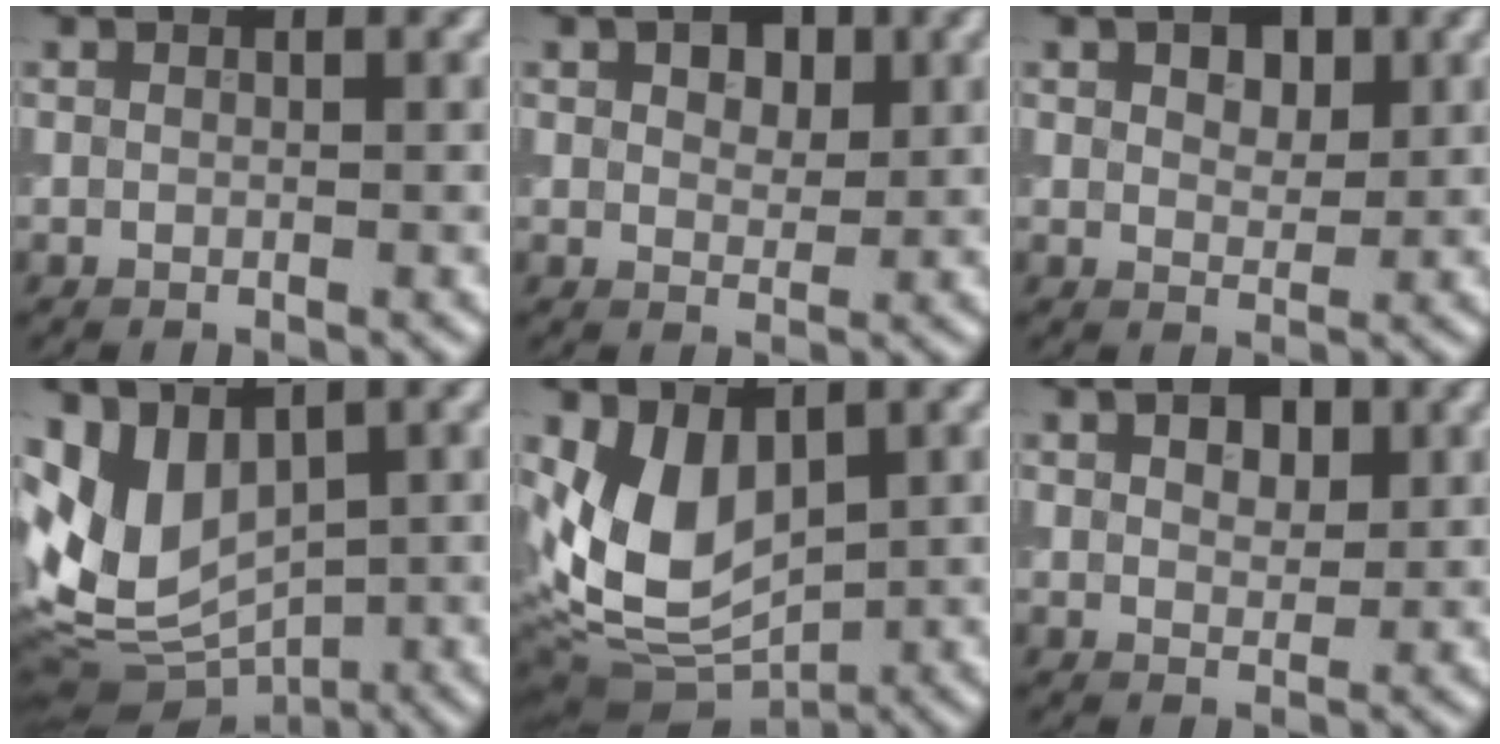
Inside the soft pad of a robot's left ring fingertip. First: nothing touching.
{"total": 4.1, "force": [1.9, 2.4, 2.8], "torque": [-0.037, 0.010, 0.018]}
{"total": 3.6, "force": [1.6, 2.1, 2.4], "torque": [-0.032, 0.007, 0.019]}
{"total": 6.7, "force": [0.6, 4.3, 5.0], "torque": [-0.096, -0.009, 0.012]}
{"total": 7.0, "force": [1.0, 4.6, 5.2], "torque": [-0.108, -0.019, 0.023]}
{"total": 3.3, "force": [1.5, 1.9, 2.2], "torque": [-0.032, 0.007, 0.018]}